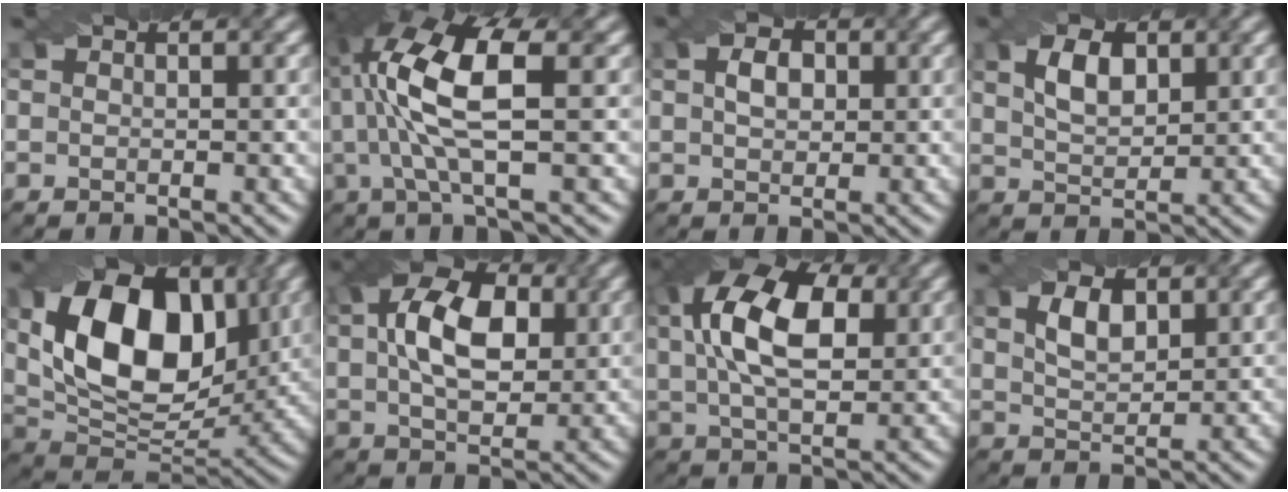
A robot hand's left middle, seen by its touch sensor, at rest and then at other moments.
{"total": 8.8, "force": [1.5, 2.7, 8.2], "torque": [-0.170, 0.011, 0.030]}
{"total": 2.3, "force": [0.5, 1.6, 1.6], "torque": [-0.035, 0.004, 0.008]}
{"total": 3.6, "force": [1.5, 1.9, 2.6], "torque": [-0.057, 0.004, 0.031]}
{"total": 13.3, "force": [3.2, 8.4, 9.7], "torque": [-0.166, -0.001, 0.055]}
{"total": 8.8, "force": [2.0, 5.3, 6.8], "torque": [-0.123, 0.017, 0.030]}
{"total": 10.7, "force": [2.9, 5.5, 8.6], "torque": [-0.165, 0.020, 0.042]}
{"total": 2.9, "force": [1.3, 1.5, 2.1], "torque": [-0.047, 0.002, 0.030]}